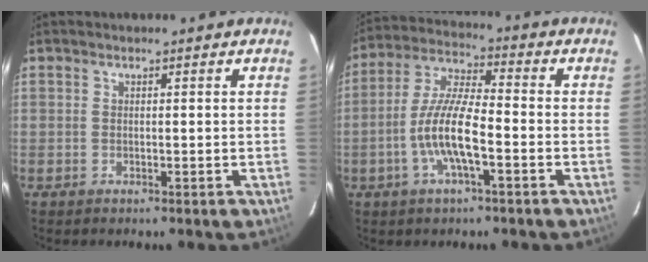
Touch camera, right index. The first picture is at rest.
{"total": 10.7, "force": [-3.7, 2.2, 9.8], "torque": [-0.206, 0.002, -0.072]}